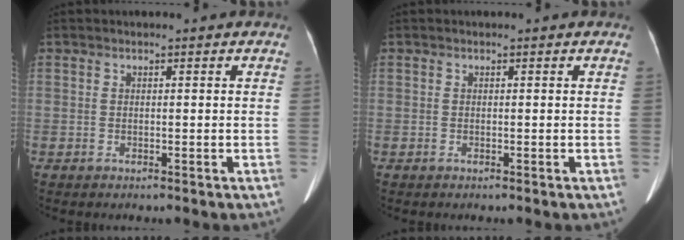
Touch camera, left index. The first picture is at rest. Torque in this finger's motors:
{"motor_torque": [0.08, 0.11, 0.00, 0.00]}